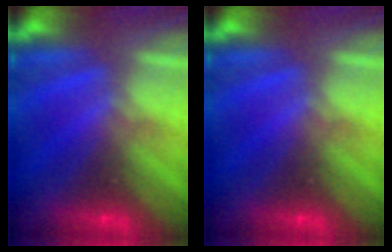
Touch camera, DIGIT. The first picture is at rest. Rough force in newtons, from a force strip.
{"total": 0.0}